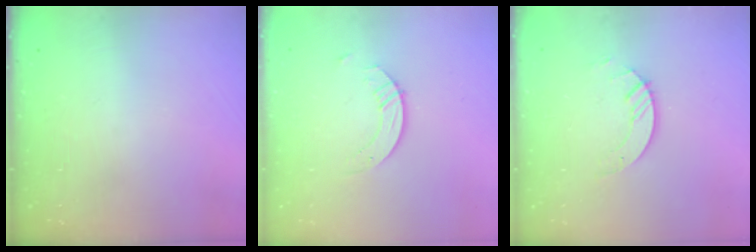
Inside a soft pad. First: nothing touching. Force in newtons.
{"total": 3.8, "press": 3.8, "slide": 0.3}
{"total": 3.2, "press": 3.2, "slide": 0.3}